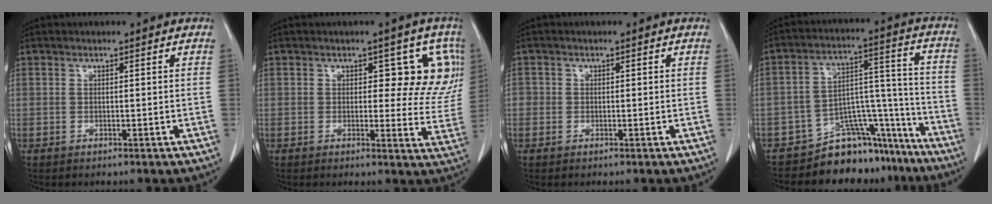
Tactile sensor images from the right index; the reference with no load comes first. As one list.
[{"total": 7.8, "force": [3.1, 4.5, 5.6], "torque": [-0.030, 0.007, 0.029]}, {"total": 1.3, "force": [-0.3, 1.2, 0.2], "torque": [0.007, 0.006, -0.008]}, {"total": 12.5, "force": [-11.1, 5.1, 2.8], "torque": [-0.011, 0.081, -0.173]}]